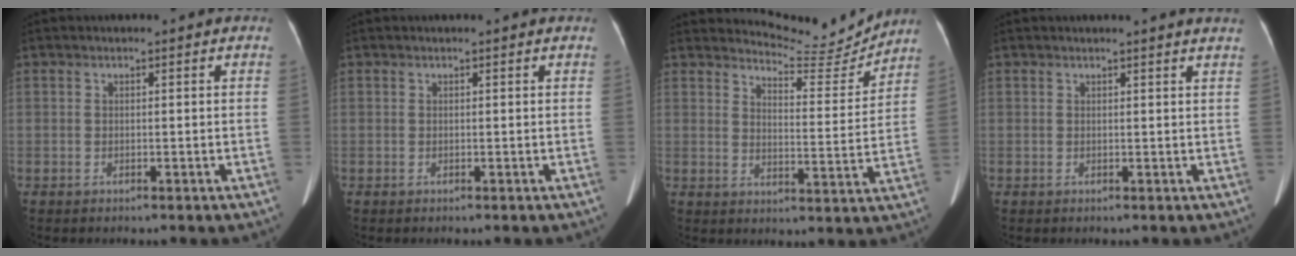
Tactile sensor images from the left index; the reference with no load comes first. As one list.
[{"total": 1.6, "force": [1.4, 0.0, 0.6], "torque": [-0.004, 0.001, 0.013]}, {"total": 9.7, "force": [9.7, 0.6, 0.2], "torque": [-0.006, -0.043, 0.128]}, {"total": 5.6, "force": [5.3, -0.5, 1.9], "torque": [-0.018, -0.012, 0.038]}]